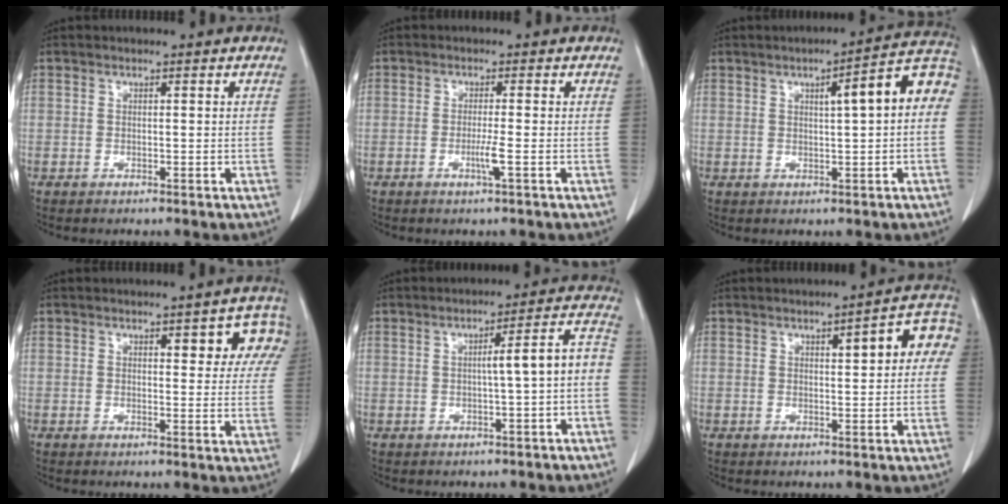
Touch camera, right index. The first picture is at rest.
{"total": 2.5, "force": [-0.8, -0.4, 2.3], "torque": [-0.045, -0.005, -0.017]}
{"total": 8.9, "force": [1.5, 1.2, 8.6], "torque": [-0.113, 0.028, 0.015]}
{"total": 7.0, "force": [3.3, 2.7, 5.6], "torque": [-0.050, 0.010, 0.032]}
{"total": 6.2, "force": [-0.8, 0.2, 6.2], "torque": [-0.082, 0.025, -0.010]}
{"total": 7.2, "force": [1.9, 1.9, 6.6], "torque": [-0.077, 0.023, 0.018]}